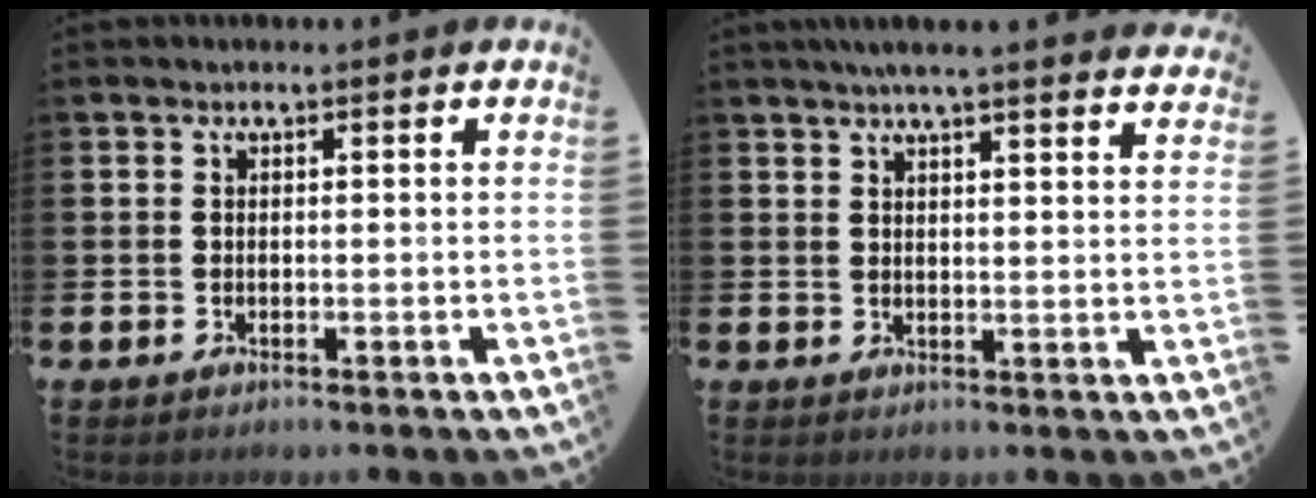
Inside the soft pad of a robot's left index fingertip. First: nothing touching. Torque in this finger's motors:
{"motor_torque": [1.07, -1.07, 0.28, 0.07]}